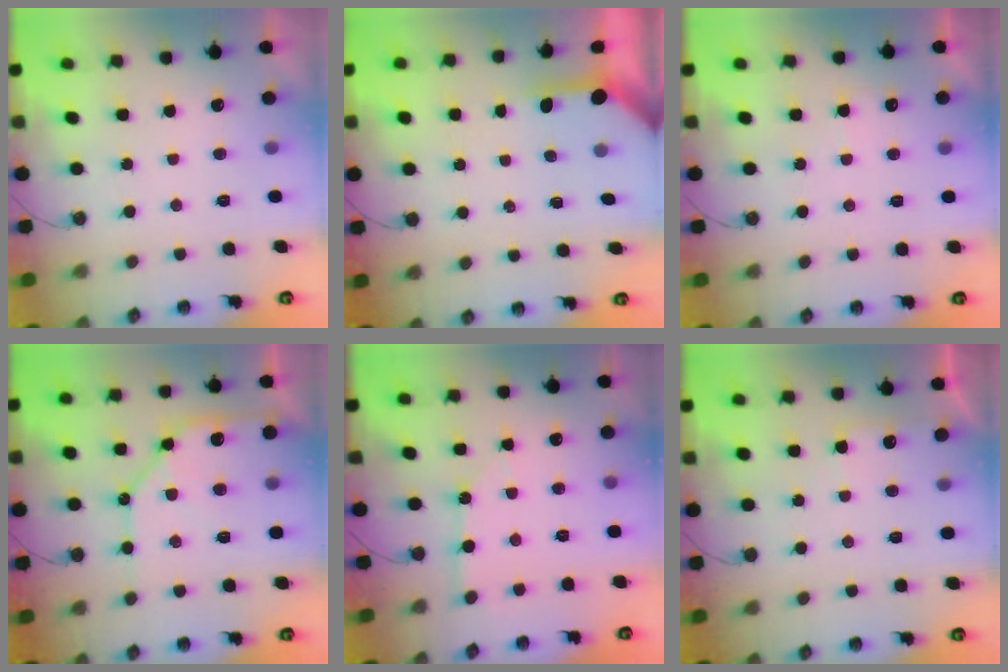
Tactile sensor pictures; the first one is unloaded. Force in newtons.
{"total": 3.1, "press": 3.1, "slide": 0.4}
{"total": 4.0, "press": 4.0, "slide": 0.8}
{"total": 12.2, "press": 12.1, "slide": 1.7}
{"total": 2.6, "press": 2.6, "slide": 0.1}
{"total": 5.1, "press": 5.0, "slide": 0.6}